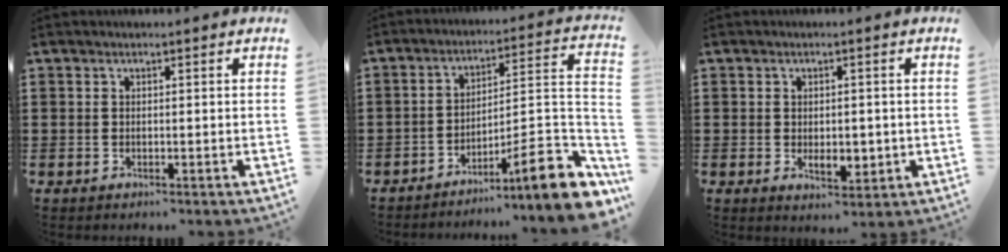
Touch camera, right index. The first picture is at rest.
{"total": 10.1, "force": [-6.5, 1.5, 7.6], "torque": [-0.102, -0.003, -0.124]}
{"total": 3.4, "force": [-0.3, 1.9, 2.8], "torque": [-0.038, -0.002, -0.009]}